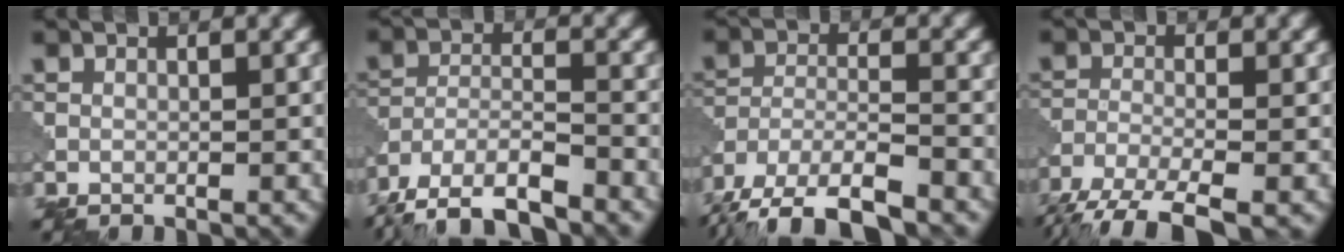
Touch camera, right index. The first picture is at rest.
{"total": 8.2, "force": [-6.8, 2.6, 3.7], "torque": [-0.059, -0.014, -0.122]}
{"total": 9.4, "force": [-7.5, 3.2, 4.7], "torque": [-0.081, -0.020, -0.130]}
{"total": 6.6, "force": [-5.0, 1.6, 4.1], "torque": [-0.076, -0.013, -0.099]}